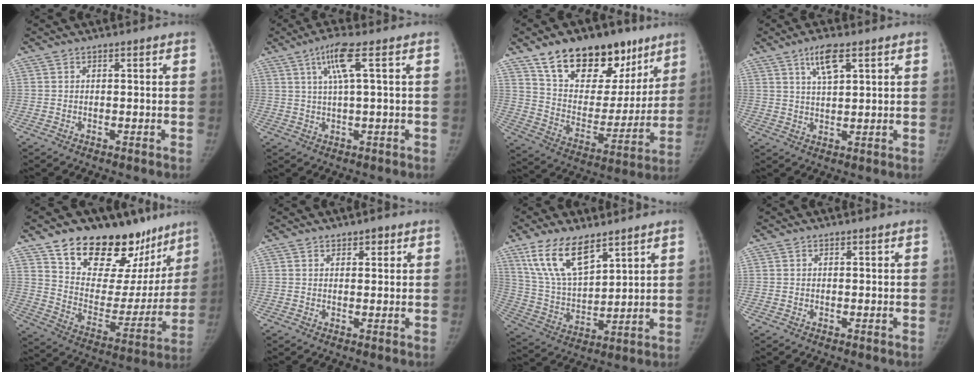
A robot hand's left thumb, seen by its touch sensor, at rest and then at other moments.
{"total": 5.7, "force": [2.2, 0.0, 5.3], "torque": [-0.120, 0.003, 0.046]}
{"total": 24.9, "force": [15.7, 13.9, 13.5], "torque": [-0.165, -0.045, 0.258]}
{"total": 5.7, "force": [3.2, 1.8, 4.4], "torque": [-0.077, -0.012, 0.059]}
{"total": 27.0, "force": [19.0, 14.2, 13.0], "torque": [-0.147, -0.090, 0.291]}
{"total": 2.1, "force": [1.2, 1.3, 1.0], "torque": [0.001, -0.005, 0.016]}
{"total": 13.9, "force": [8.9, 5.8, 8.9], "torque": [-0.148, -0.037, 0.184]}
{"total": 0.0}